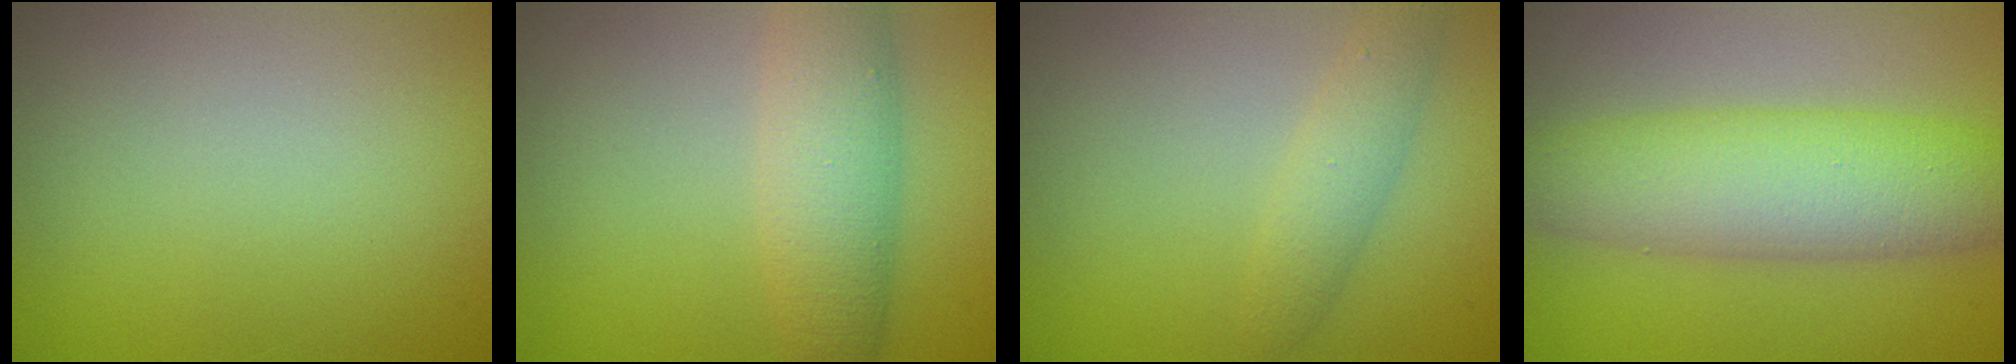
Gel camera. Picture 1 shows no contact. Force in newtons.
{"total": 4.9, "press": 4.9, "slide": 0.1}
{"total": 2.3, "press": 2.3, "slide": 0.1}
{"total": 7.9, "press": 7.9, "slide": 0.1}